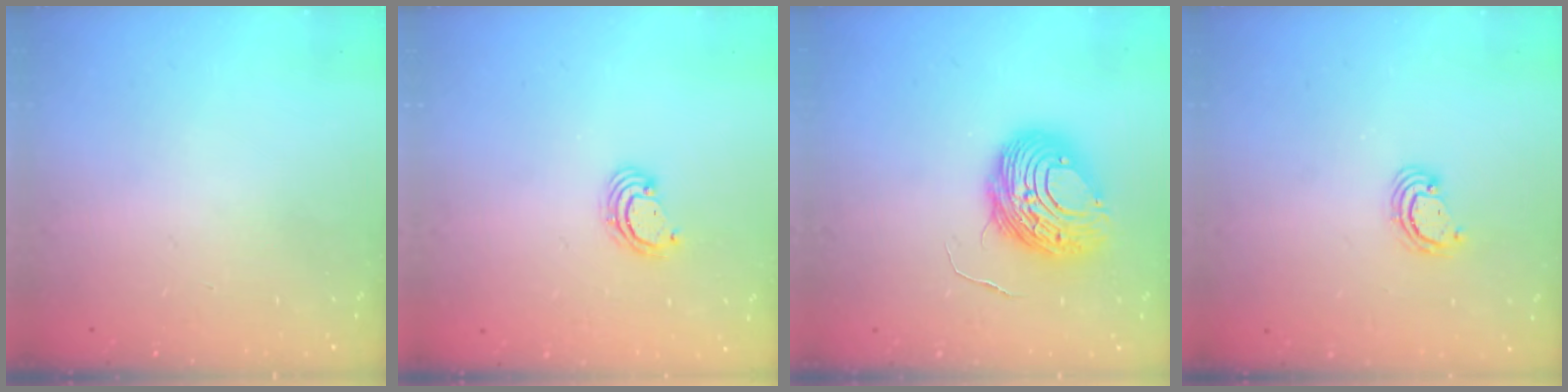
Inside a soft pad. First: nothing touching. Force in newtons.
{"total": 3.2, "press": 3.2, "slide": 0.3}
{"total": 10.7, "press": 10.6, "slide": 1.2}
{"total": 3.2, "press": 3.1, "slide": 0.3}